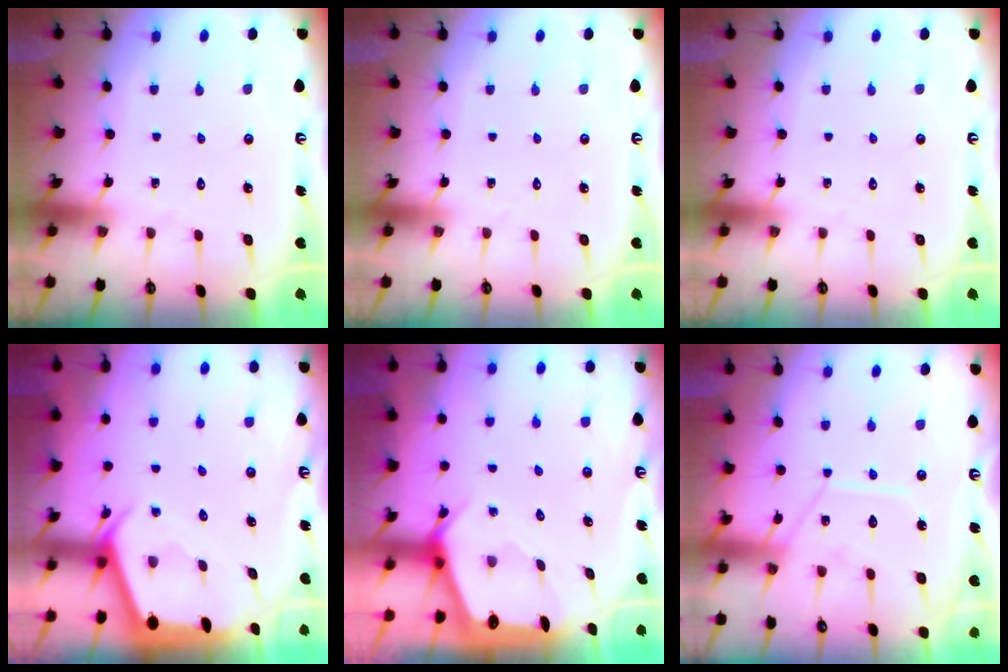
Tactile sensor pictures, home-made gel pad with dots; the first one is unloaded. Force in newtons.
{"total": 0.0}
{"total": 0.0}
{"total": 2.3, "press": 2.3, "slide": 0.3}
{"total": 2.4, "press": 2.4, "slide": 0.3}
{"total": 11.9, "press": 11.9, "slide": 1.1}